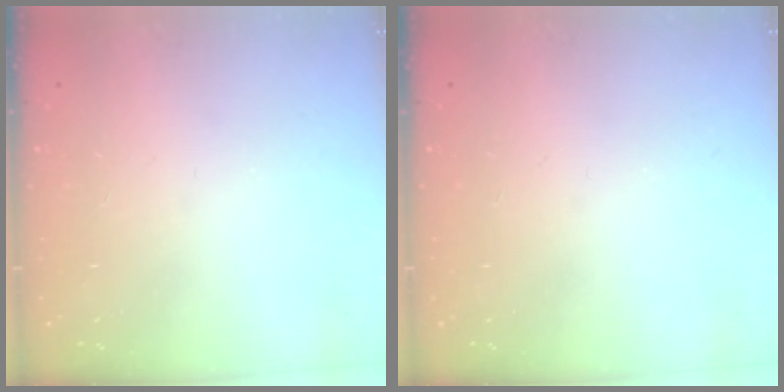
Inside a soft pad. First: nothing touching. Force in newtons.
{"total": 0.0}